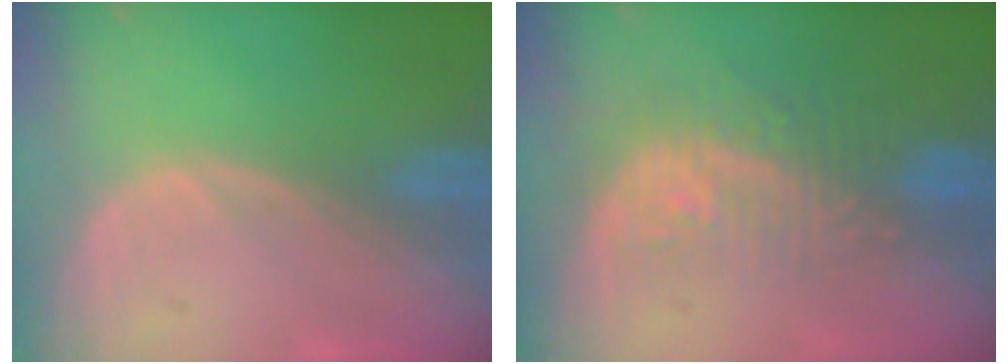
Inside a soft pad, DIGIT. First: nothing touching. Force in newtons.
{"total": 9.5, "press": 8.2, "slide": 4.9}